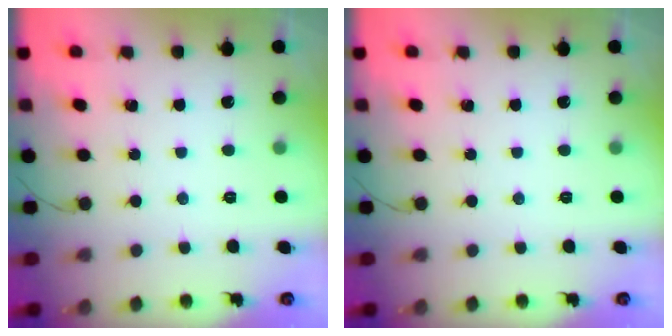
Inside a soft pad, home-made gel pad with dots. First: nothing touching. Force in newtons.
{"total": 0.0}